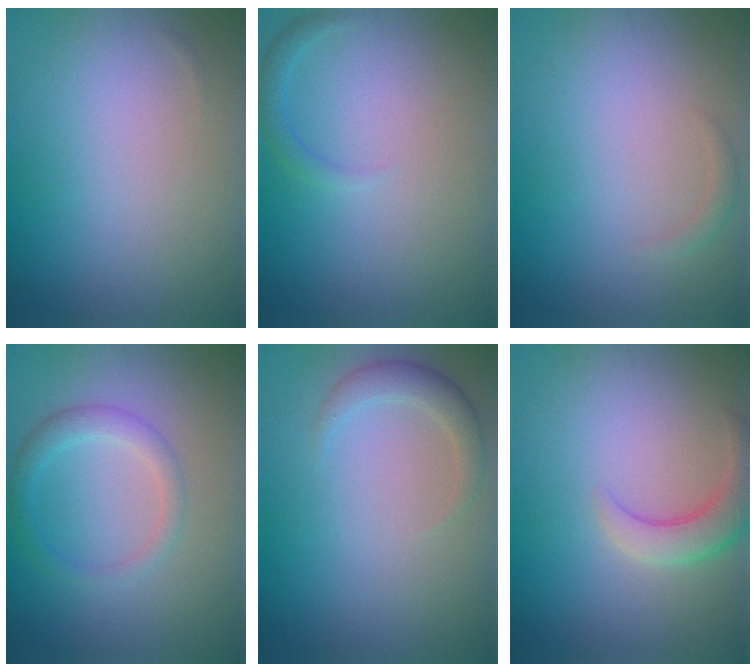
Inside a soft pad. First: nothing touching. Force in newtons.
{"total": 1.2, "press": 1.2, "slide": 0.1}
{"total": 0.8, "press": 0.8, "slide": 0.1}
{"total": 2.3, "press": 2.3, "slide": 0.0}
{"total": 2.0, "press": 2.0, "slide": 0.2}
{"total": 3.4, "press": 3.4, "slide": 0.3}